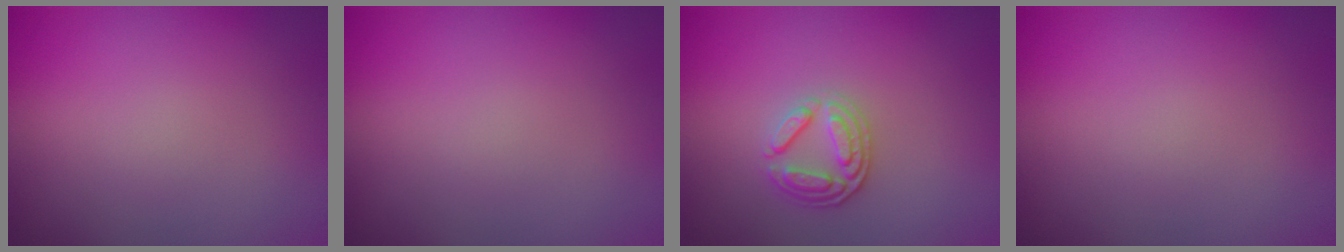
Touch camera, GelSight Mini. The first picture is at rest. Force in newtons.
{"total": 0.0}
{"total": 2.7, "press": 2.4, "slide": 1.2}
{"total": 0.0}